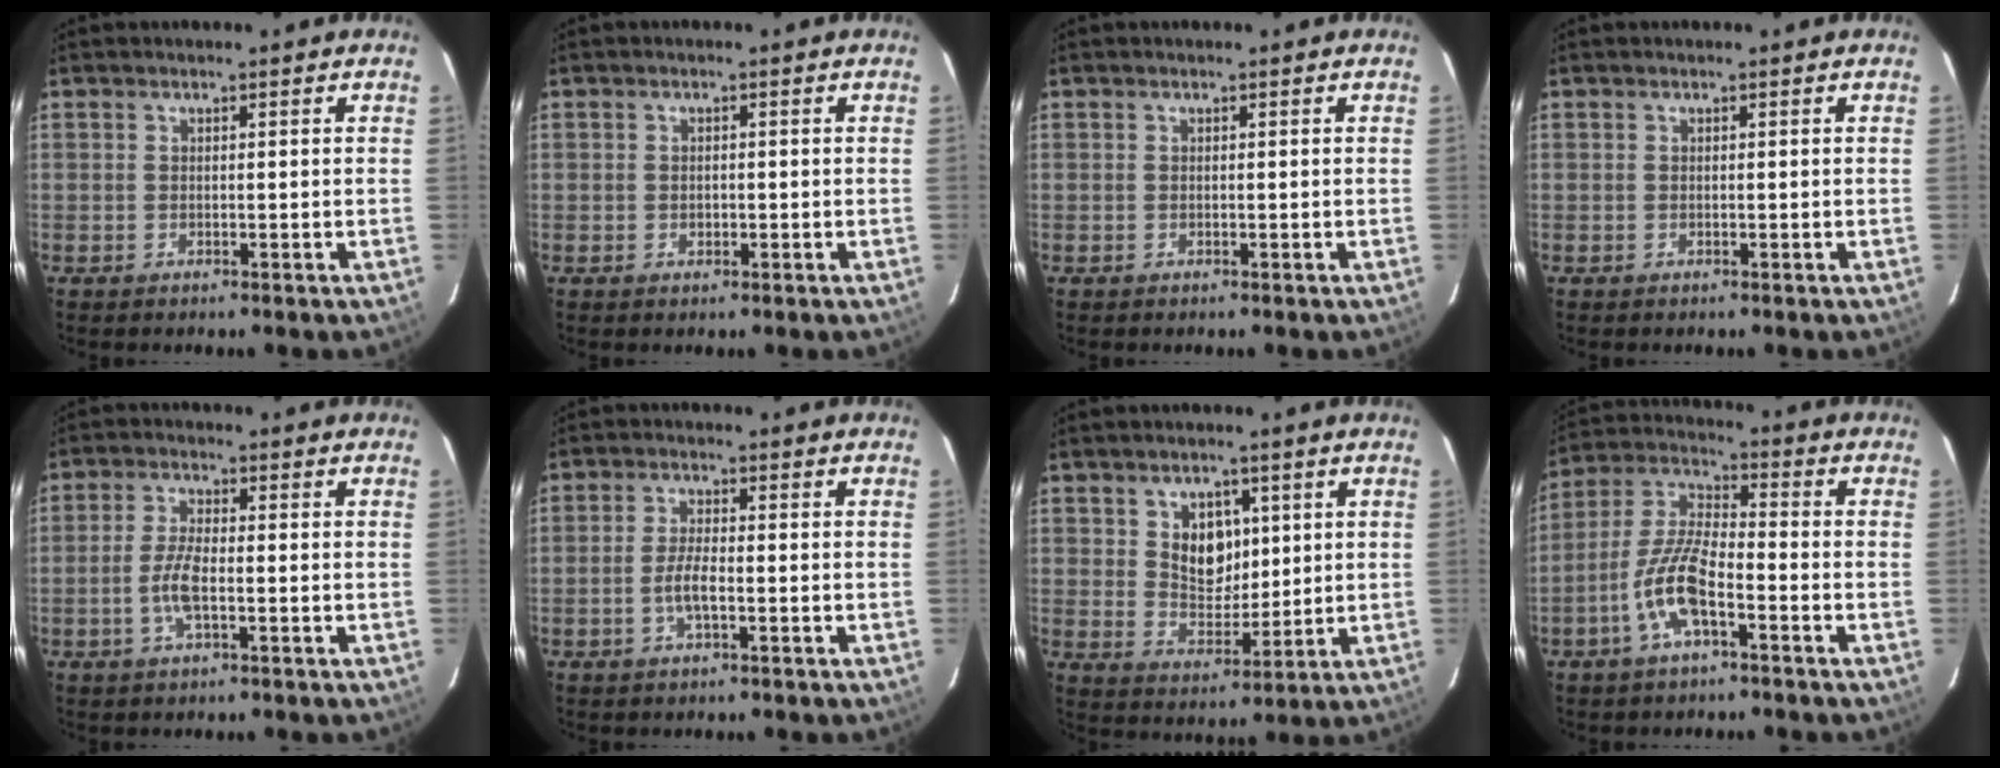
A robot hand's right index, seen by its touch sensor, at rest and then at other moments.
{"total": 1.3, "force": [-0.3, 1.2, 0.5], "torque": [-0.007, 0.002, -0.004]}
{"total": 0.0}
{"total": 0.0}
{"total": 5.1, "force": [-1.5, 1.5, 4.6], "torque": [-0.100, 0.001, -0.031]}
{"total": 3.9, "force": [-1.4, 1.0, 3.5], "torque": [-0.075, 0.001, -0.026]}
{"total": 7.8, "force": [2.4, 5.7, 4.8], "torque": [-0.075, 0.004, 0.052]}
{"total": 10.3, "force": [-4.8, 3.0, 8.6], "torque": [-0.189, 0.004, -0.096]}